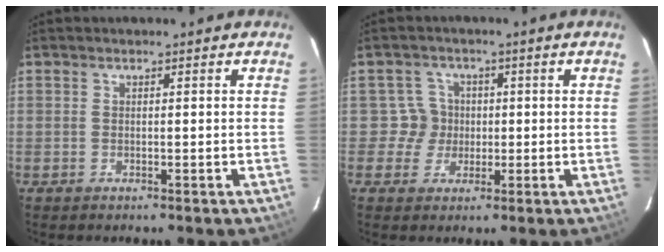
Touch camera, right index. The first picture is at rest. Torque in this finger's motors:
{"motor_torque": [0.15, 0.05, -0.04, -0.03]}